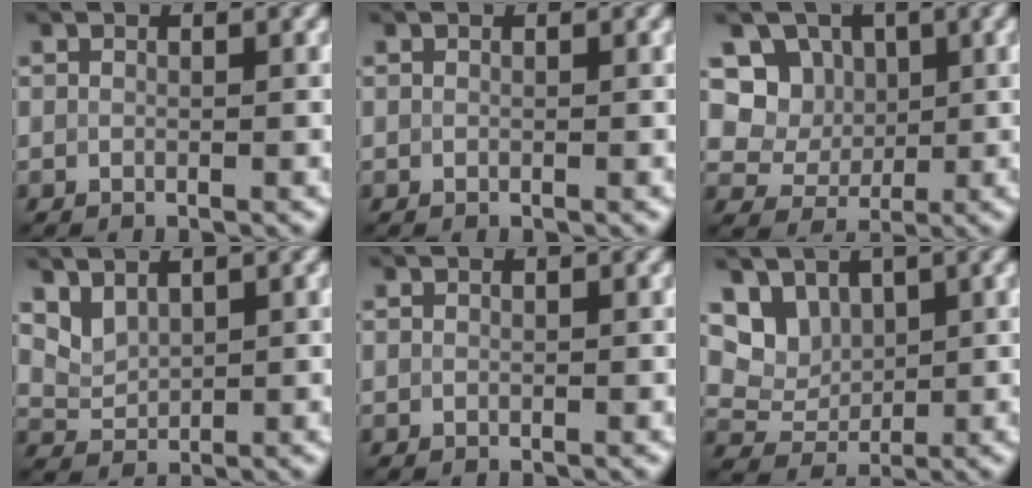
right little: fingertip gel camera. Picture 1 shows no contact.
{"total": 0.0}
{"total": 4.4, "force": [1.6, 3.7, 1.7], "torque": [-0.031, -0.011, 0.028]}
{"total": 2.2, "force": [1.8, 1.0, 0.8], "torque": [-0.020, -0.005, 0.043]}
{"total": 0.0}
{"total": 4.6, "force": [2.7, 3.2, 2.1], "torque": [-0.054, -0.008, 0.069]}